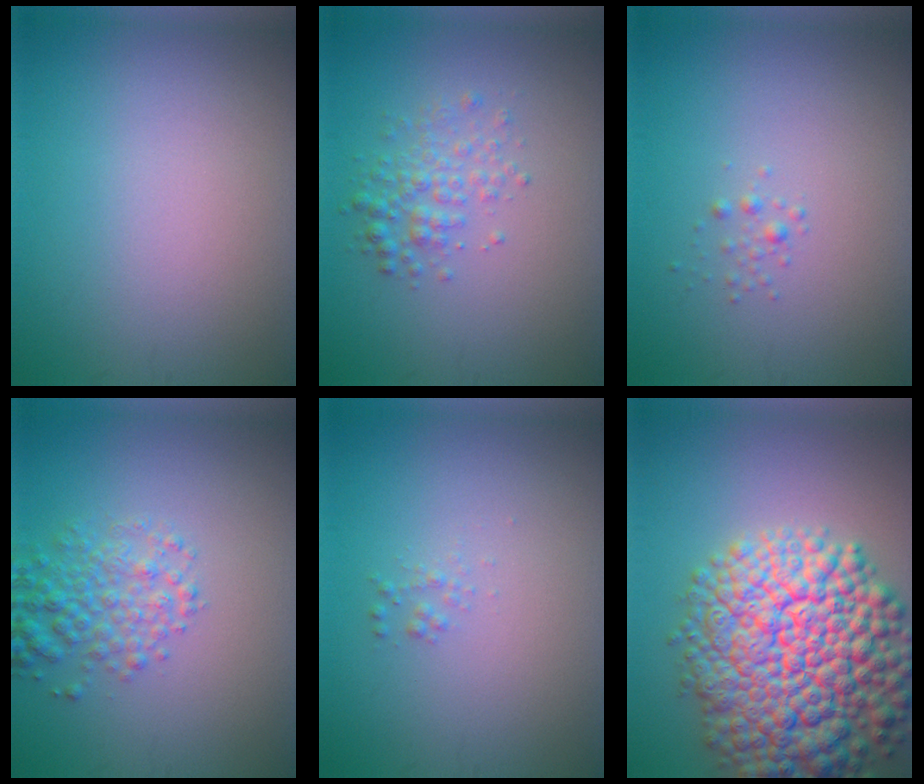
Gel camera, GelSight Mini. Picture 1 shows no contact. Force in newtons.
{"total": 2.5, "press": 2.5, "slide": 0.1}
{"total": 0.7, "press": 0.7, "slide": 0.0}
{"total": 3.5, "press": 3.5, "slide": 0.2}
{"total": 0.7, "press": 0.7, "slide": 0.0}
{"total": 14.4, "press": 14.4, "slide": 0.7}